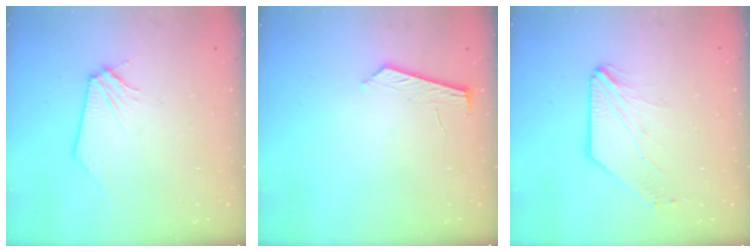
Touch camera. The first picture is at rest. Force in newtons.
{"total": 4.4, "press": 4.4, "slide": 0.5}
{"total": 1.7, "press": 1.7, "slide": 0.3}